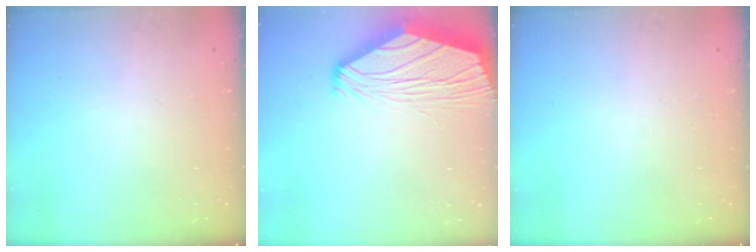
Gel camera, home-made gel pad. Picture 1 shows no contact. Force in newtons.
{"total": 5.4, "press": 5.3, "slide": 1.3}
{"total": 0.0}